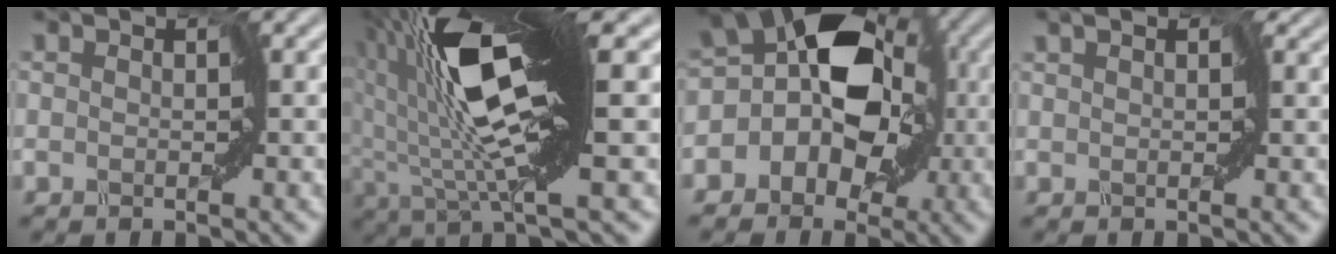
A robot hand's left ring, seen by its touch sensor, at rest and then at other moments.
{"total": 11.1, "force": [3.1, 2.0, 10.5], "torque": [-0.214, 0.005, 0.062]}
{"total": 8.5, "force": [-0.1, 5.7, 6.4], "torque": [-0.079, 0.011, -0.009]}
{"total": 1.1, "force": [0.5, 0.7, 0.7], "torque": [-0.003, -0.001, 0.005]}